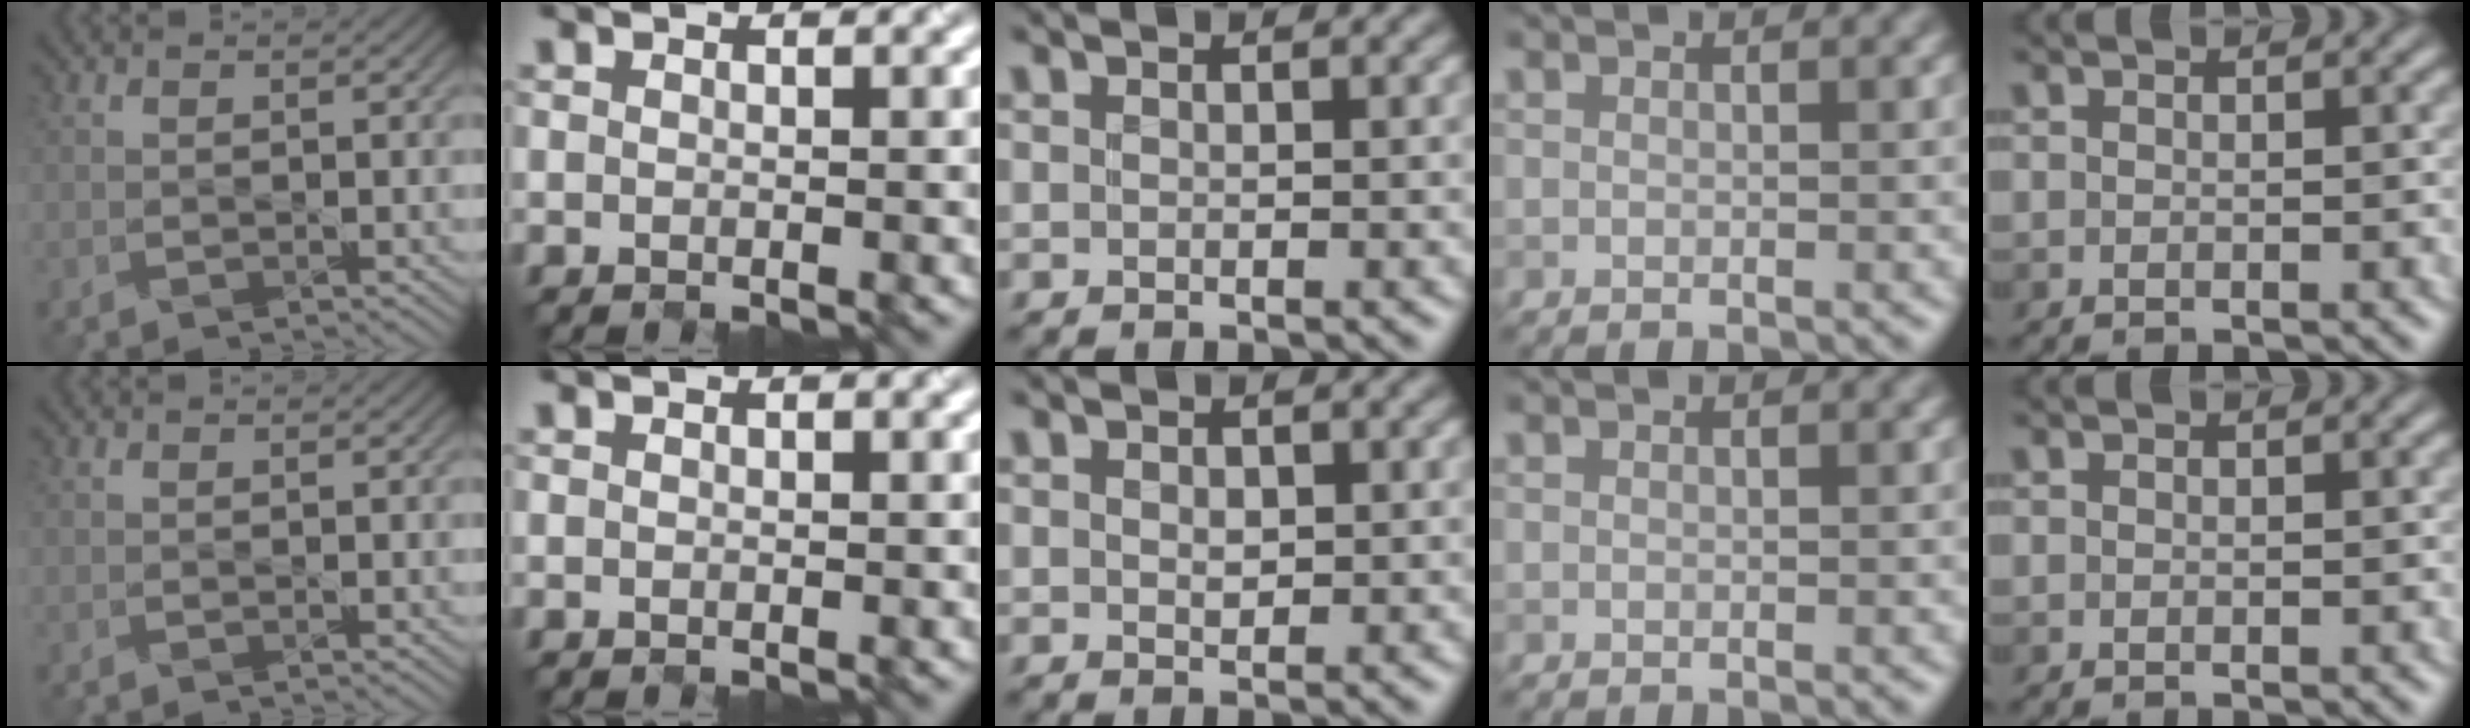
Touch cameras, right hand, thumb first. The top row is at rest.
{"middle": {"total": 0.8, "force": [0.1, 0.6, 0.5], "torque": [-0.009, -0.004, 0.005]}}